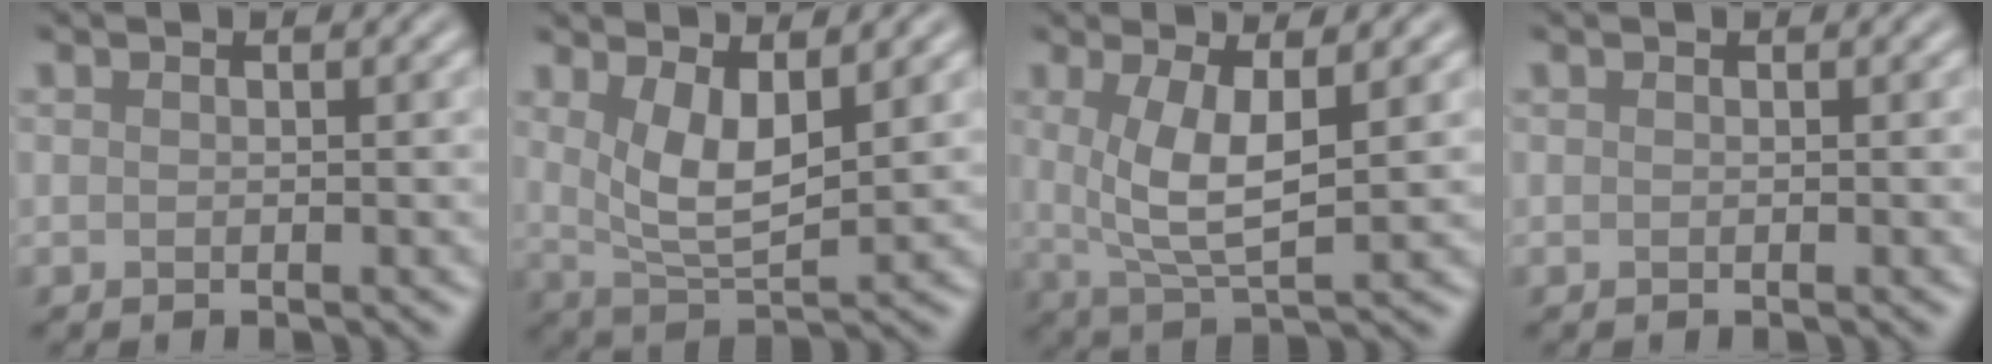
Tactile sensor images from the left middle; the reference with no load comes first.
{"total": 3.5, "force": [1.0, 1.0, 3.2], "torque": [-0.081, -0.006, 0.045]}
{"total": 4.5, "force": [0.2, 1.1, 4.4], "torque": [-0.106, -0.005, 0.029]}
{"total": 0.0}